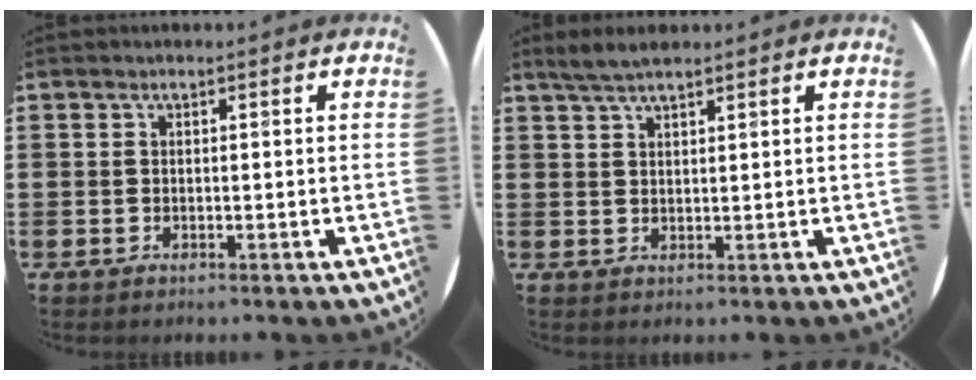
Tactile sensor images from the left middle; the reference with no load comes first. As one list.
[{"total": 2.7, "force": [2.3, 0.3, 1.3], "torque": [-0.029, 0.003, 0.042]}]